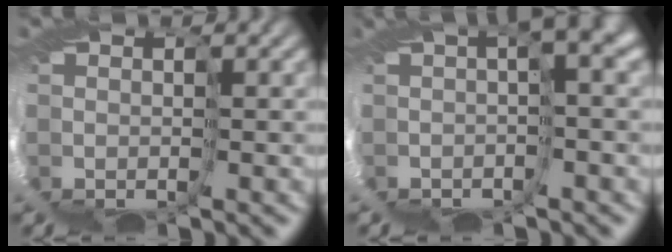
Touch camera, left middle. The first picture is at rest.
{"total": 3.2, "force": [0.2, -3.1, 0.5], "torque": [-0.023, -0.002, -0.004]}